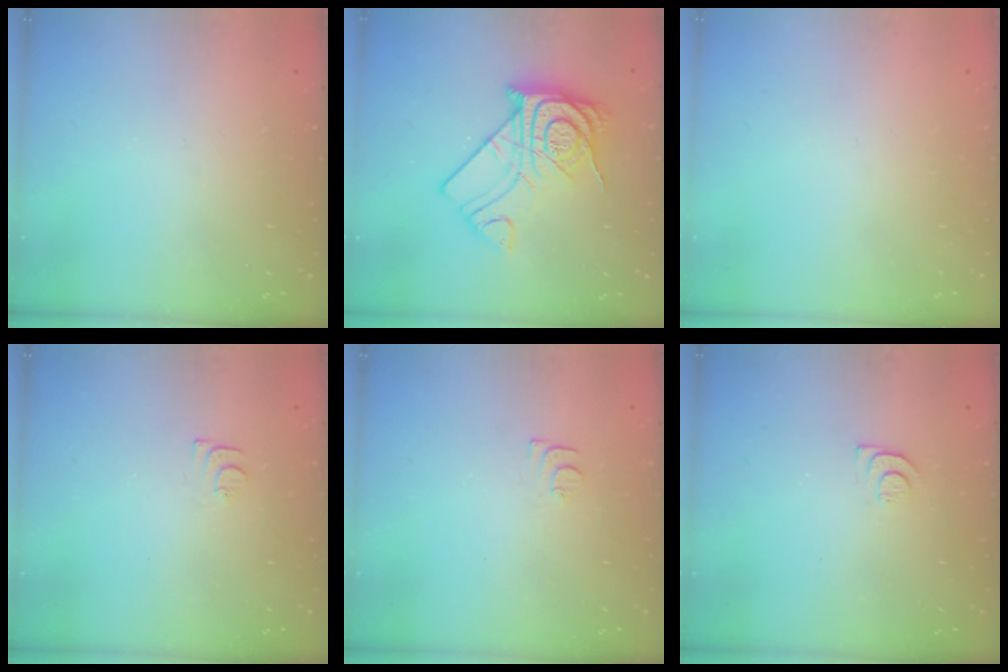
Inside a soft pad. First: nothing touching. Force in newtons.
{"total": 15.9, "press": 15.9, "slide": 1.4}
{"total": 1.8, "press": 1.7, "slide": 0.1}
{"total": 5.2, "press": 5.1, "slide": 0.6}
{"total": 5.2, "press": 5.1, "slide": 0.6}
{"total": 7.4, "press": 7.4, "slide": 0.5}